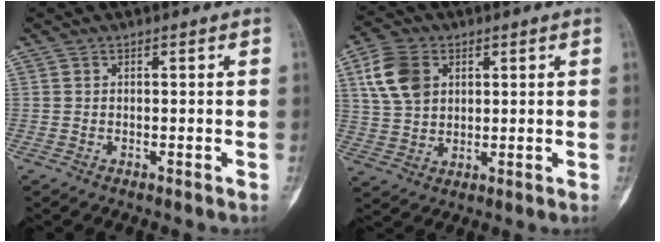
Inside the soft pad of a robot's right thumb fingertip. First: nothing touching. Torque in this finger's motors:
{"motor_torque": [0.30, 0.03, 0.87, 0.43, 0.11]}